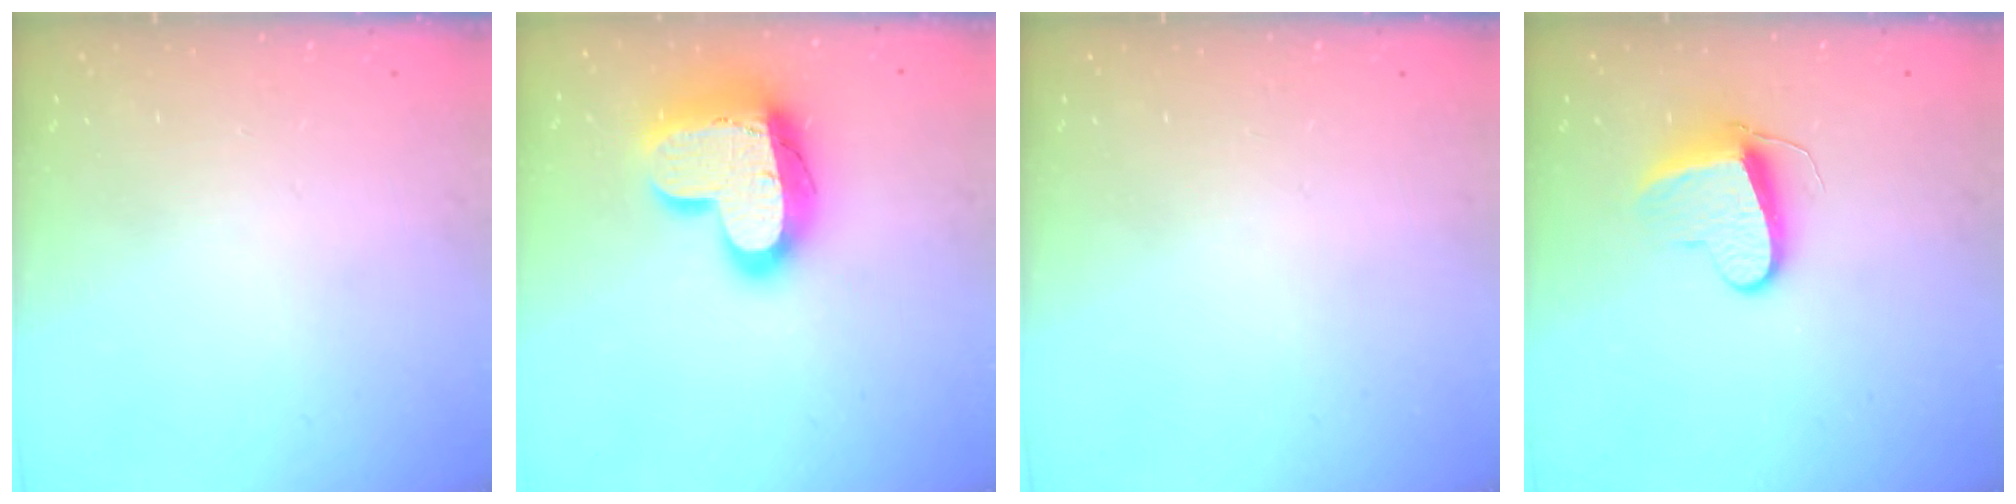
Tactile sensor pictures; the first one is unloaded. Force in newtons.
{"total": 19.7, "press": 19.7, "slide": 1.4}
{"total": 0.0}
{"total": 10.3, "press": 10.2, "slide": 0.9}